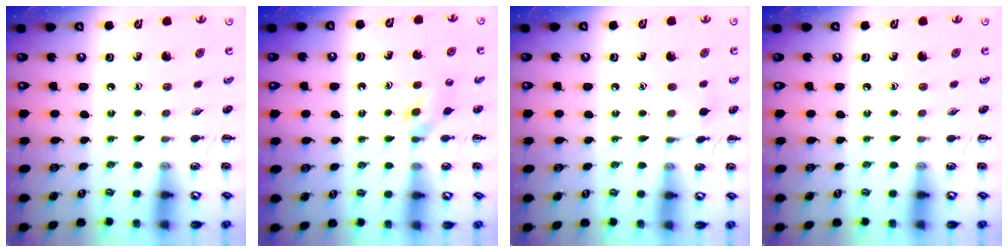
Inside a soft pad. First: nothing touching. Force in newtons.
{"total": 2.7, "press": 2.5, "slide": 1.0}
{"total": 5.2, "press": 4.8, "slide": 2.0}
{"total": 0.0}